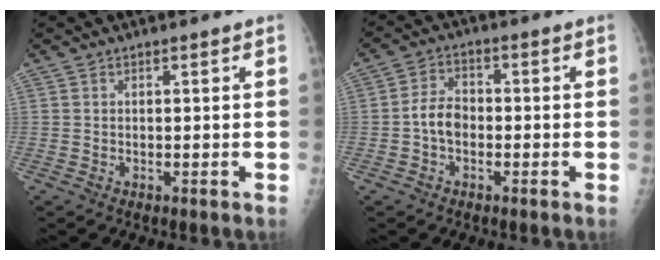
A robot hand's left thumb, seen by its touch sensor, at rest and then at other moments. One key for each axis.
{"total": 4.9, "fx": -1.3, "fy": 3.4, "fz": 3.3, "tx": -0.050, "ty": 0.019, "tz": -0.029}